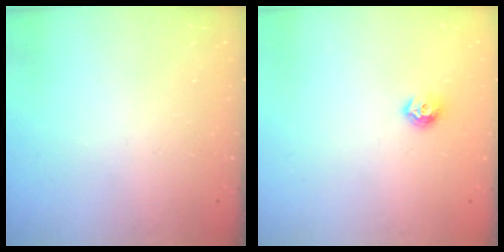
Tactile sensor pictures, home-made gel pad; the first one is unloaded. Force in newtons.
{"total": 7.5, "press": 7.4, "slide": 0.7}